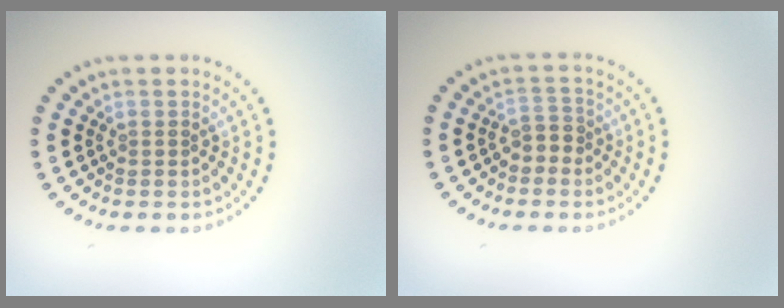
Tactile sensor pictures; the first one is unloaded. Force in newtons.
{"total": 1.8, "press": 1.6, "slide": 0.9}